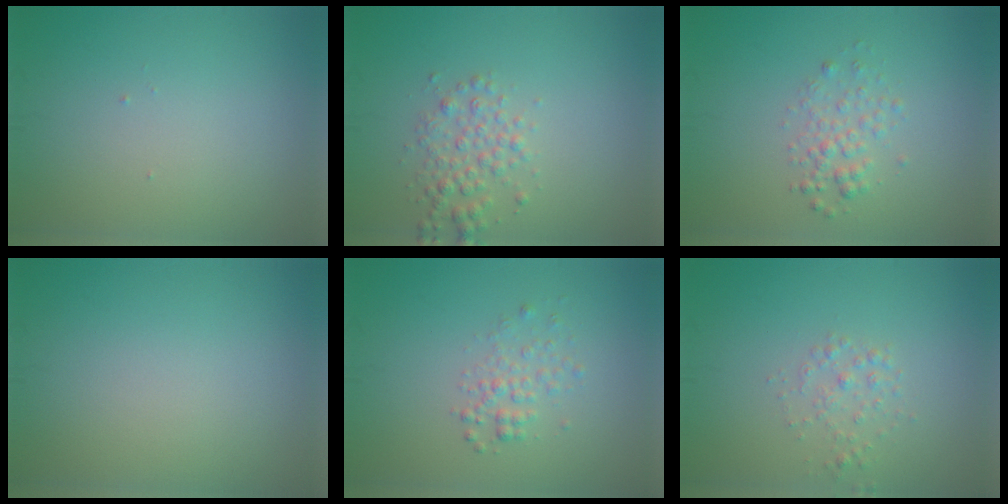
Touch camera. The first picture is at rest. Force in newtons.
{"total": 2.4, "press": 2.4, "slide": 0.0}
{"total": 1.9, "press": 1.9, "slide": 0.1}
{"total": 0.0}
{"total": 1.7, "press": 1.7, "slide": 0.1}
{"total": 1.4, "press": 1.4, "slide": 0.0}